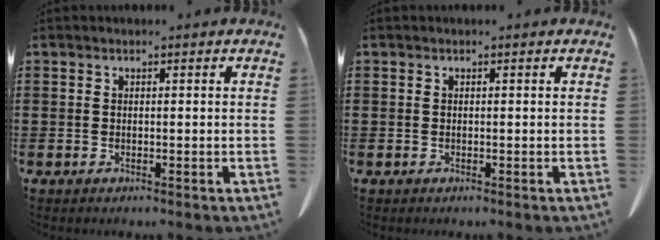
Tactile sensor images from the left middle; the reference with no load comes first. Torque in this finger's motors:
{"motor_torque": [-1.31, -0.83, 0.05, -0.01]}